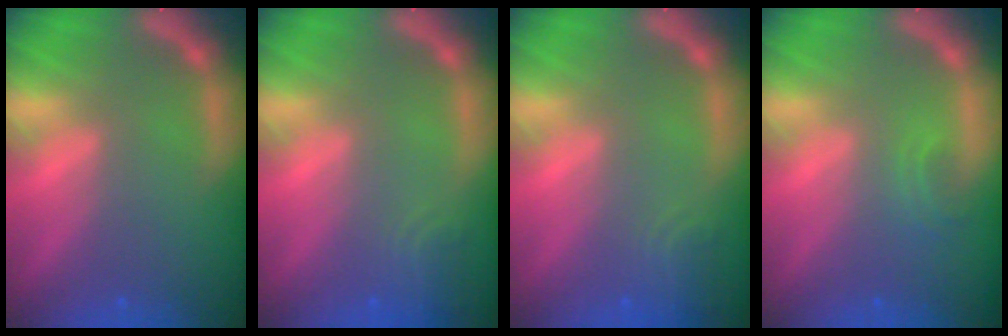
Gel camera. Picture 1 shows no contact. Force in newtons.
{"total": 2.4}
{"total": 2.4}
{"total": 1.4}